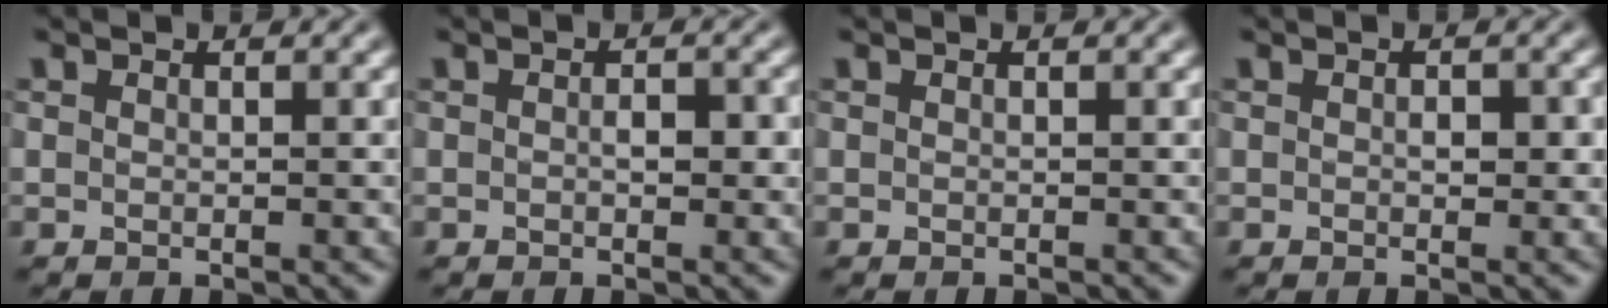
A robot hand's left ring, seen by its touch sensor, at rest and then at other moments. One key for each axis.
{"total": 1.9, "fx": -0.1, "fy": 1.0, "fz": 1.6, "tx": -0.021, "ty": 0.000, "tz": -0.002}
{"total": 0.0}
{"total": 1.5, "fx": 0.1, "fy": 0.9, "fz": 1.2, "tx": -0.014, "ty": -0.001, "tz": -0.001}